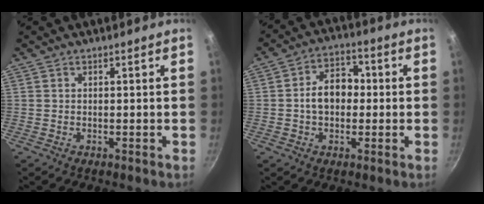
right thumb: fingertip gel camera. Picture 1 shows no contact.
{"total": 8.7, "force": [-0.2, 6.3, 5.9], "torque": [-0.059, 0.026, -0.013]}